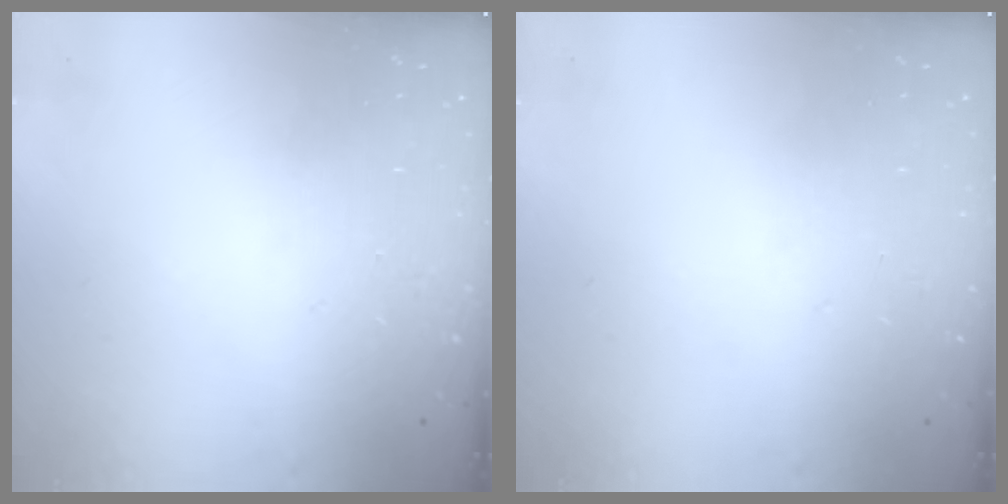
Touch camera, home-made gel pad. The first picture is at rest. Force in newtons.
{"total": 0.0}